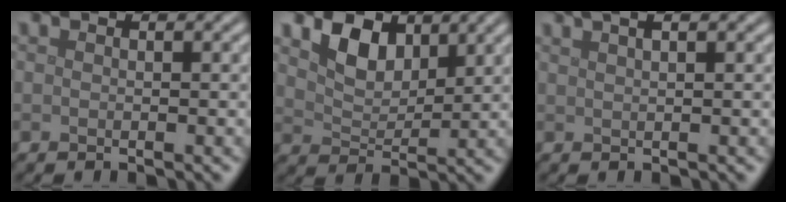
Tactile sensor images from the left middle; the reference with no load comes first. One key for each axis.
{"total": 4.1, "fx": 2.4, "fy": 2.6, "fz": 2.2, "tx": -0.054, "ty": -0.003, "tz": 0.040}
{"total": 4.4, "fx": 2.7, "fy": 1.9, "fz": 3.0, "tx": -0.016, "ty": 0.028, "tz": 0.012}